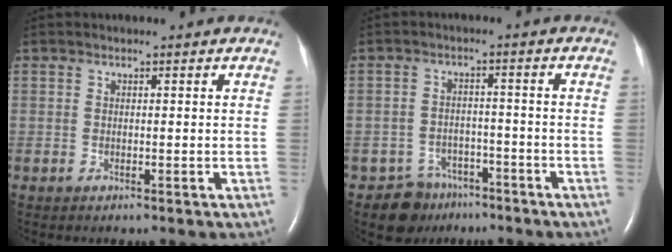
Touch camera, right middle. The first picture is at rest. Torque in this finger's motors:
{"motor_torque": [0.45, -0.43, 0.03, -0.01]}